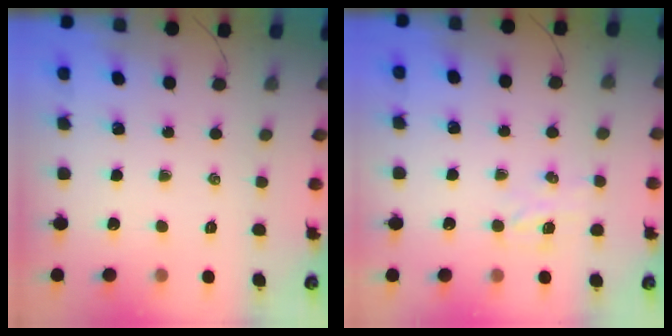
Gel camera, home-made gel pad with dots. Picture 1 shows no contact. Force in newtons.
{"total": 3.8, "press": 3.7, "slide": 0.9}